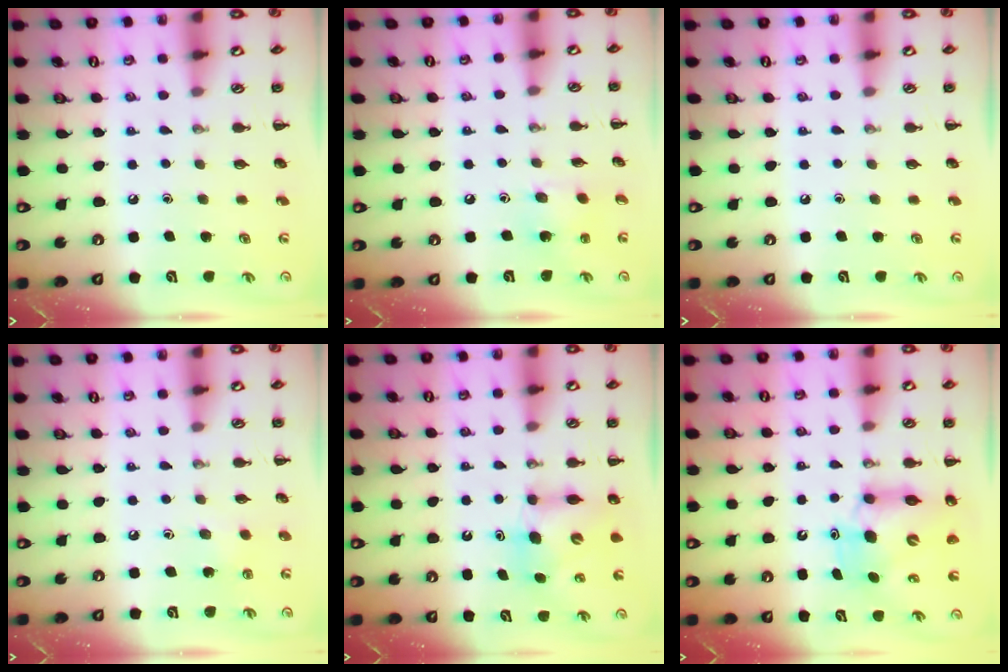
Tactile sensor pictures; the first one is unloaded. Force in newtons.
{"total": 2.9, "press": 2.8, "slide": 0.5}
{"total": 0.0}
{"total": 2.2, "press": 2.0, "slide": 0.8}
{"total": 7.3, "press": 7.2, "slide": 0.4}
{"total": 7.8, "press": 7.6, "slide": 2.0}